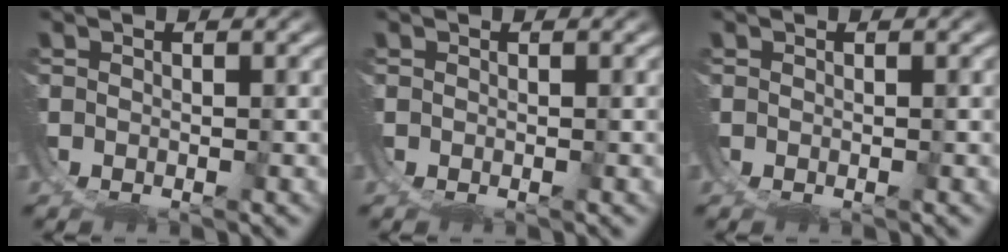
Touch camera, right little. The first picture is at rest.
{"total": 0.0}
{"total": 0.0}